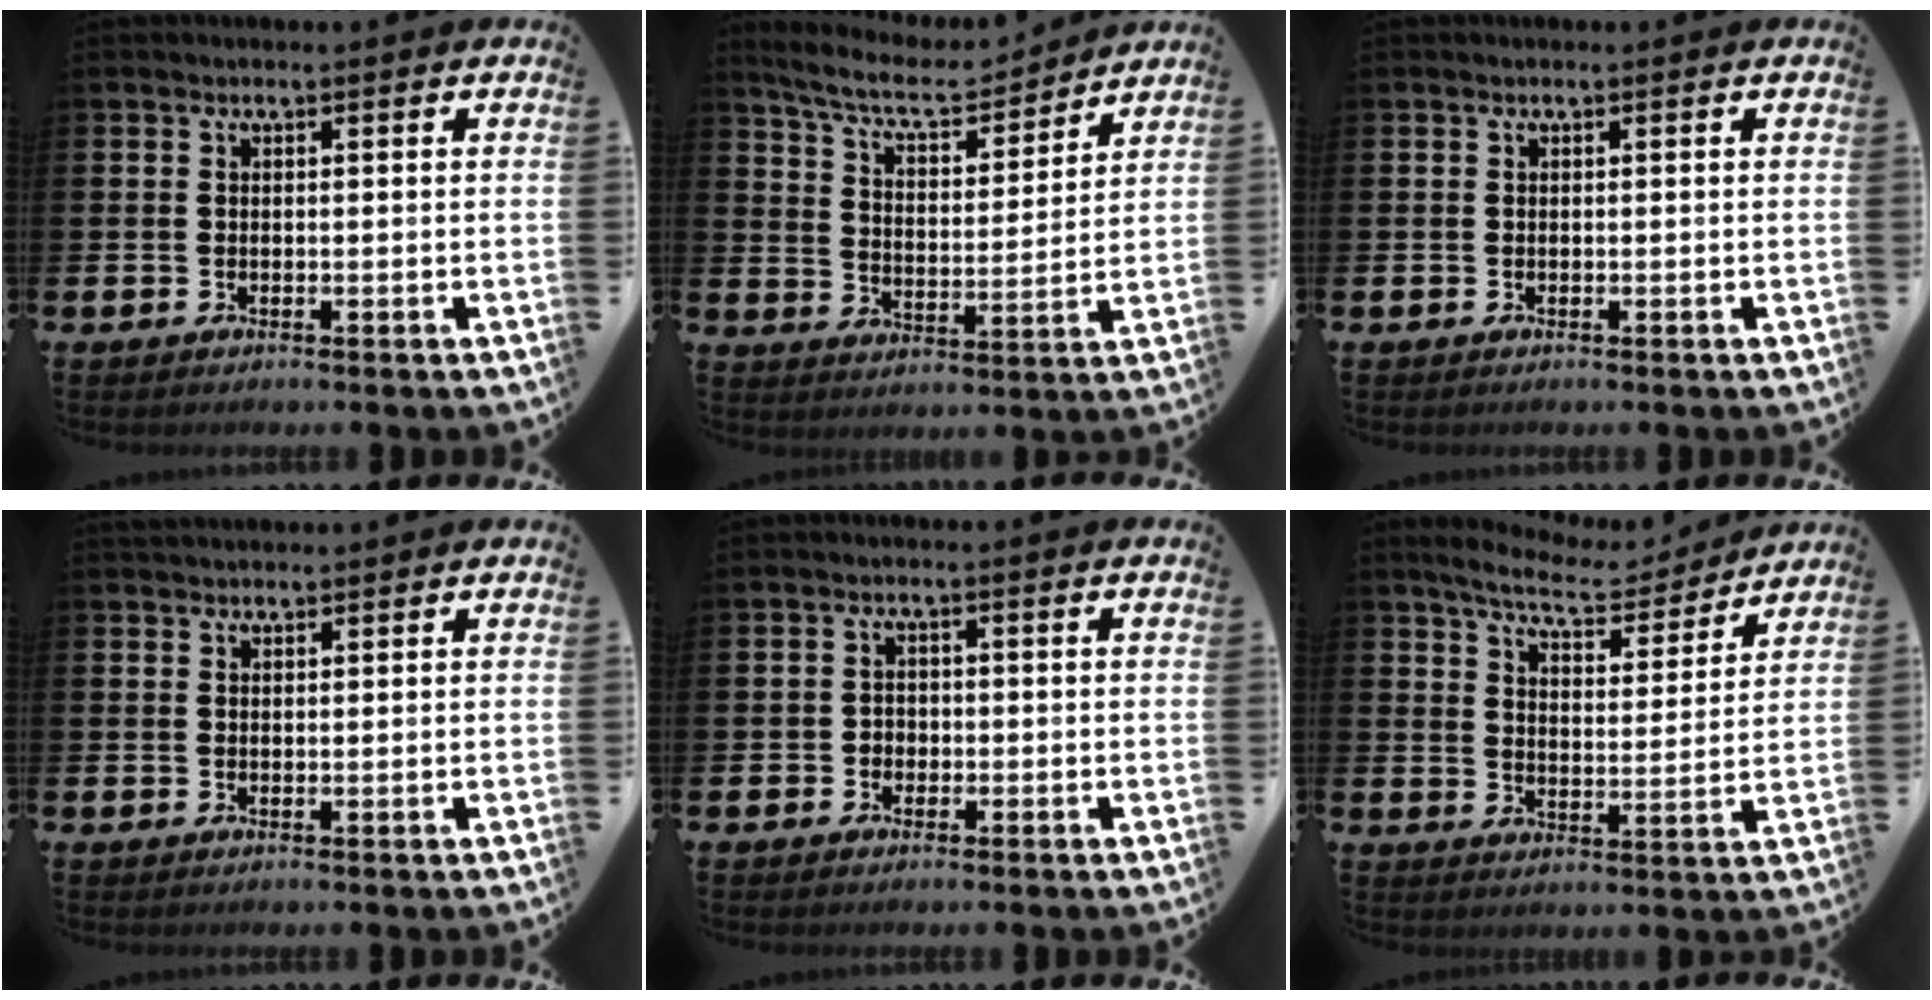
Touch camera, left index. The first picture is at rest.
{"total": 8.0, "force": [7.4, 1.6, 2.7], "torque": [-0.080, -0.047, 0.128]}
{"total": 0.0}
{"total": 1.2, "force": [1.2, 0.3, 0.1], "torque": [0.003, 0.001, 0.021]}
{"total": 1.4, "force": [-0.4, 1.3, 0.3], "torque": [-0.007, 0.005, -0.012]}
{"total": 7.6, "force": [7.2, 1.3, 2.2], "torque": [-0.062, -0.046, 0.123]}